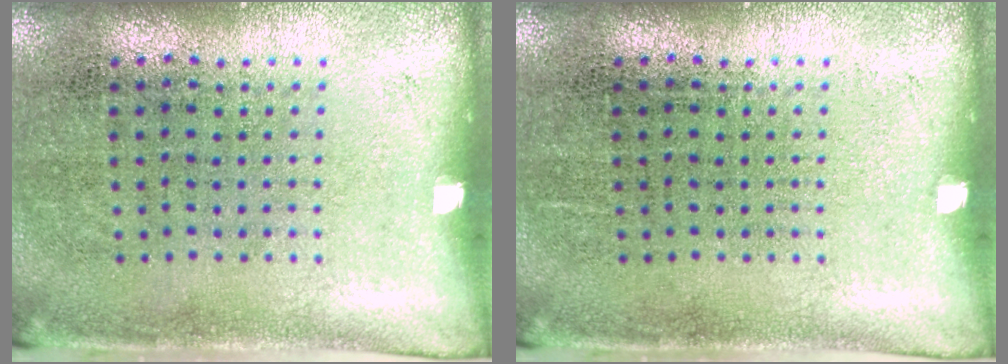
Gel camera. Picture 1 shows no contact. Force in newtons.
{"total": 0.0}